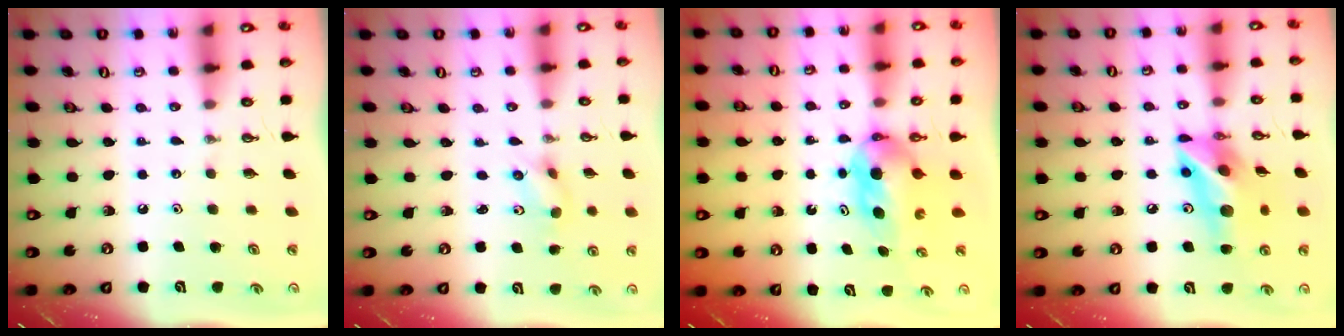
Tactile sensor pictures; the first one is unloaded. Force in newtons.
{"total": 2.5, "press": 2.3, "slide": 0.9}
{"total": 6.2, "press": 5.5, "slide": 2.9}
{"total": 14.7, "press": 14.4, "slide": 2.9}